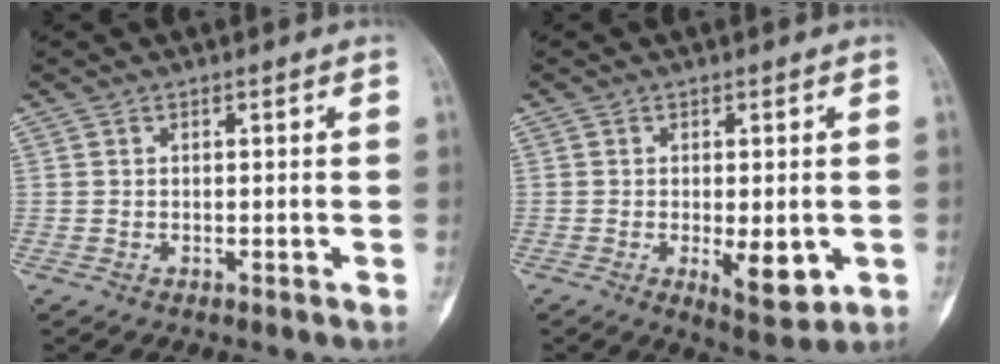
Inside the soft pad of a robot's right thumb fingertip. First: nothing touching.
{"total": 7.2, "force": [-1.5, 2.9, 6.4], "torque": [-0.084, -0.015, -0.013]}